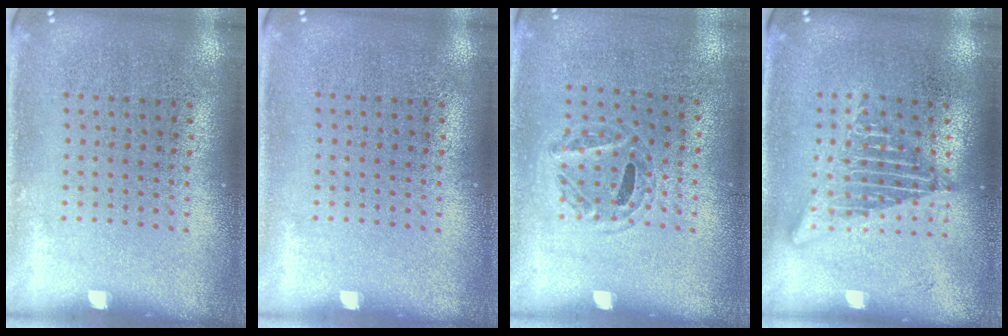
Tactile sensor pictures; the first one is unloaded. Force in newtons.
{"total": 0.0}
{"total": 1.0, "press": 0.7, "slide": 0.7}
{"total": 2.4, "press": 2.4, "slide": 0.2}